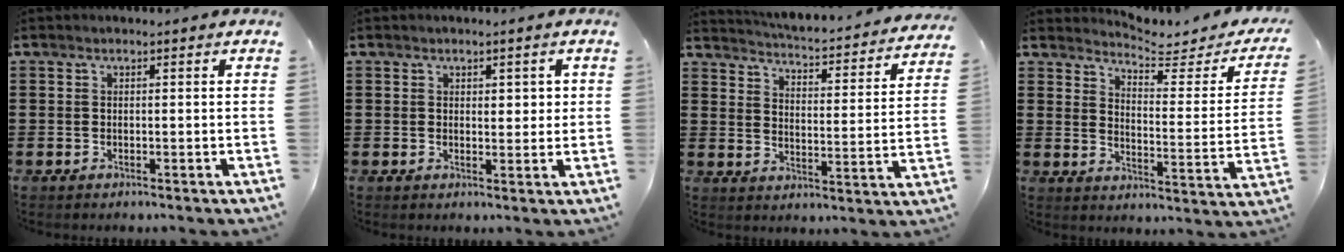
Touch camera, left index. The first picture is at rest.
{"total": 1.7, "force": [0.8, 1.2, 0.8], "torque": [-0.003, 0.001, 0.011]}
{"total": 3.6, "force": [3.6, -0.3, 0.4], "torque": [-0.029, -0.037, 0.052]}
{"total": 4.4, "force": [4.1, 0.4, 1.3], "torque": [-0.036, -0.035, 0.062]}